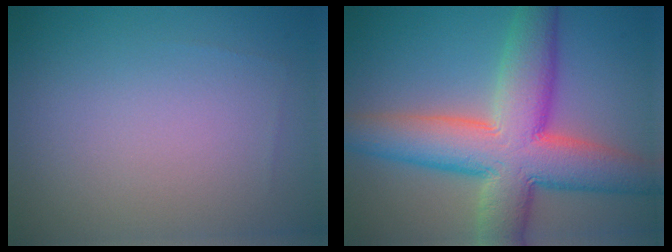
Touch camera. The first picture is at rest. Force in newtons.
{"total": 11.2, "press": 11.2, "slide": 0.5}